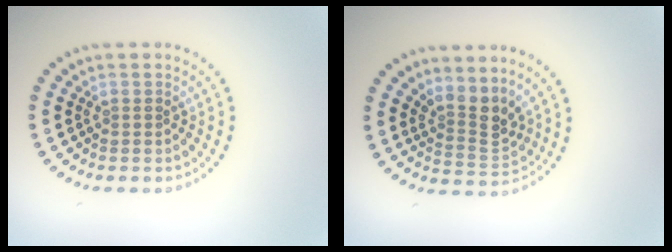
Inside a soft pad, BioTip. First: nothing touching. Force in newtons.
{"total": 2.9, "press": 2.1, "slide": 2.0}